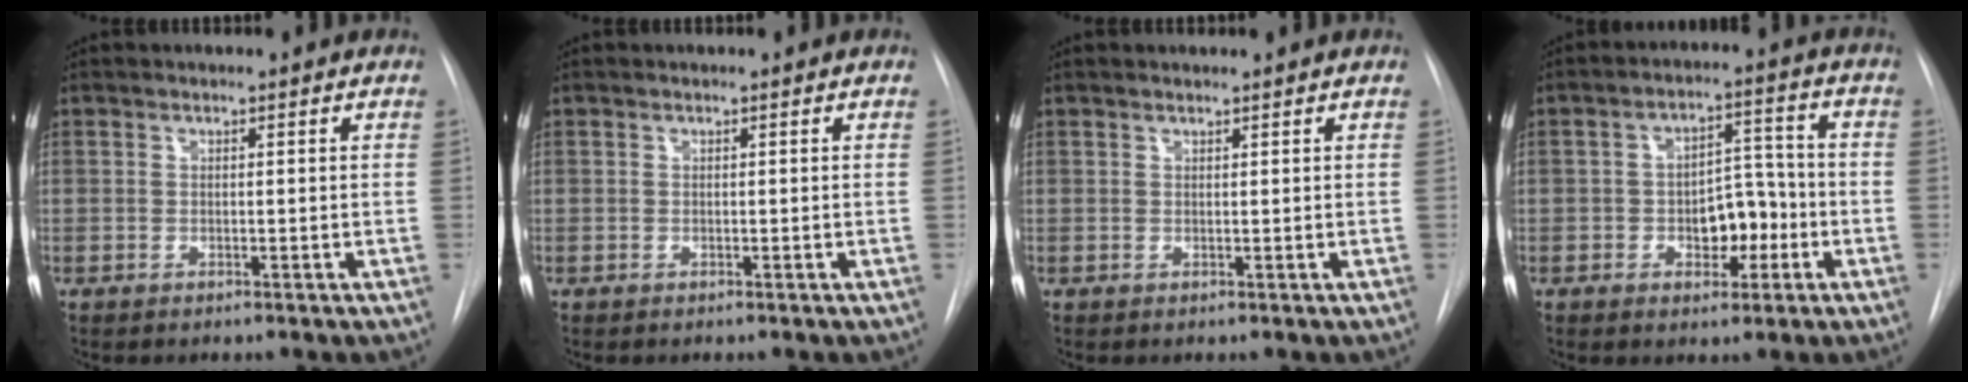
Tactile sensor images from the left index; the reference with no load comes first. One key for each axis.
{"total": 0.0}
{"total": 0.7, "fx": 0.7, "fy": -0.1, "fz": 0.2, "tx": -0.004, "ty": 0.008, "tz": 0.015}
{"total": 7.1, "fx": -2.3, "fy": 4.0, "fz": 5.4, "tx": -0.074, "ty": 0.022, "tz": -0.032}